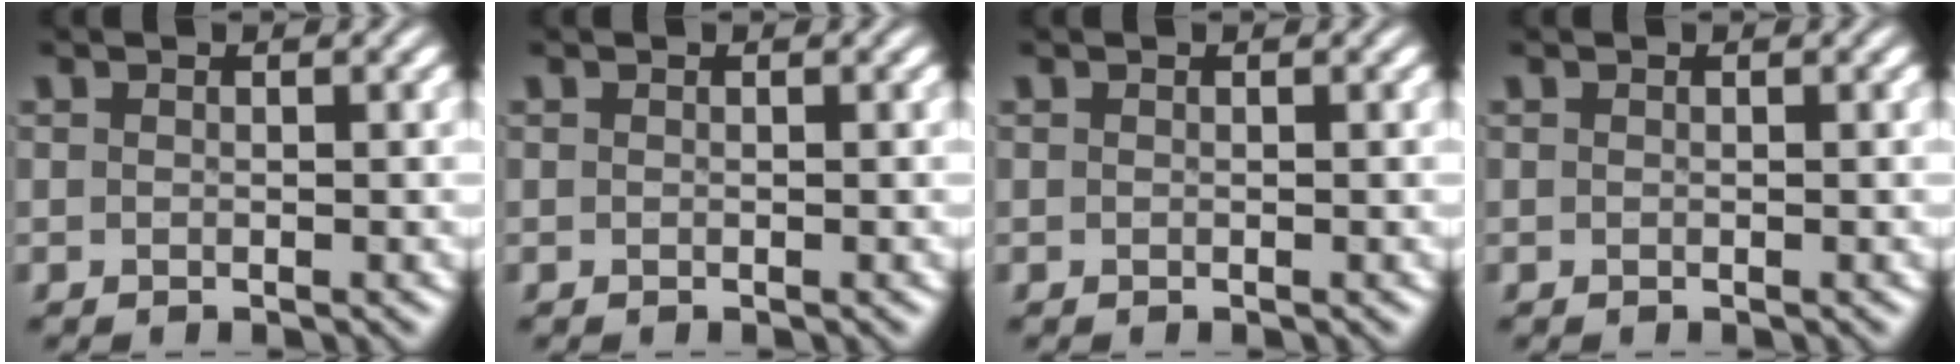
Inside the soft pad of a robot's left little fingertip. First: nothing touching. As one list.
[{"total": 0.0}, {"total": 0.0}, {"total": 0.0}]